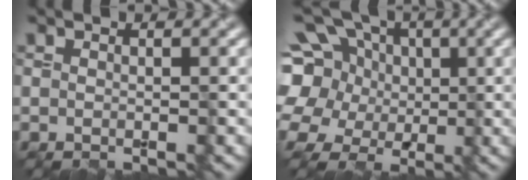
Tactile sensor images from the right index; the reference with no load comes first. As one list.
[{"total": 14.1, "force": [3.6, 11.7, 7.0], "torque": [-0.177, 0.037, 0.036]}]